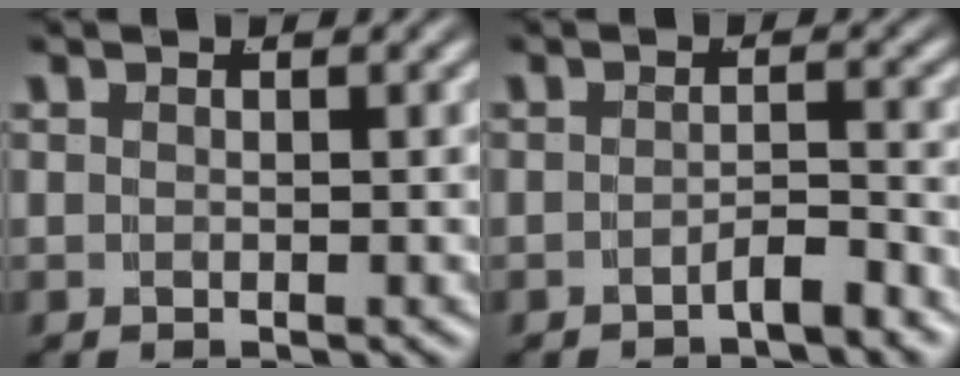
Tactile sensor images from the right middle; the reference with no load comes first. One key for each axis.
{"total": 2.0, "fx": -1.9, "fy": 0.0, "fz": 0.7, "tx": 0.002, "ty": 0.004, "tz": -0.038}